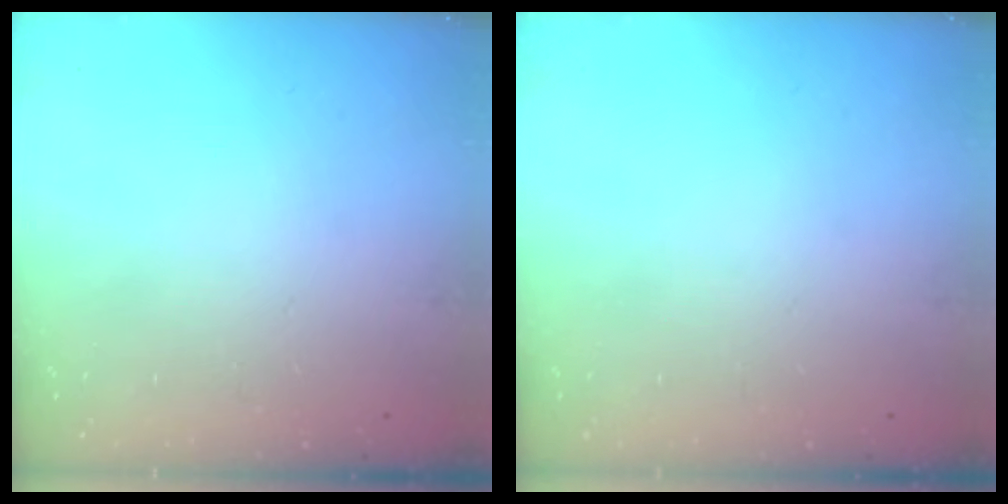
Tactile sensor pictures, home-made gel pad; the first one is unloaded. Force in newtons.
{"total": 0.0}